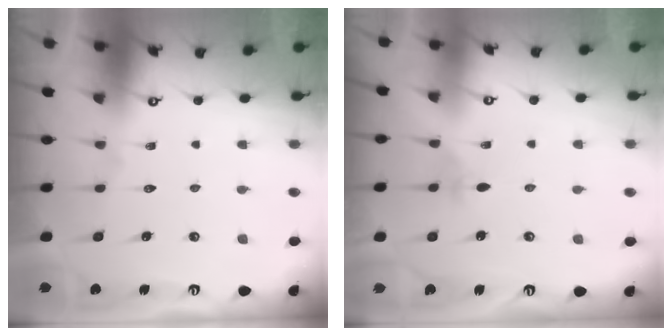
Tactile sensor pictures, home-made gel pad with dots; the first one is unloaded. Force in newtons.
{"total": 3.0, "press": 2.9, "slide": 0.5}